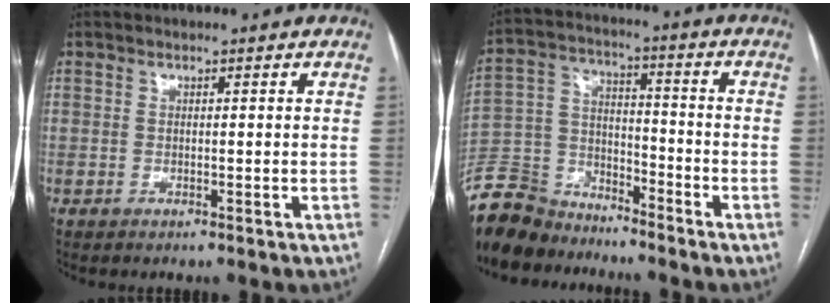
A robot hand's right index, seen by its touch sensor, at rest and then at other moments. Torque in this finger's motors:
{"motor_torque": [0.81, -1.33, -0.39, -0.21]}